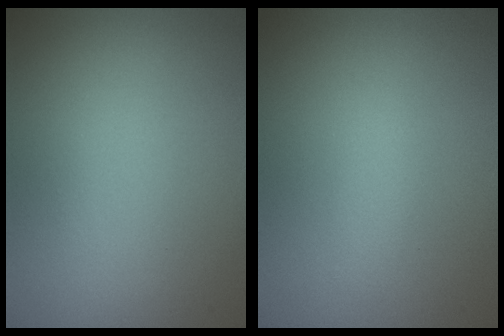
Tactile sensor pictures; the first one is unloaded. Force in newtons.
{"total": 1.0, "press": 1.0, "slide": 0.0}